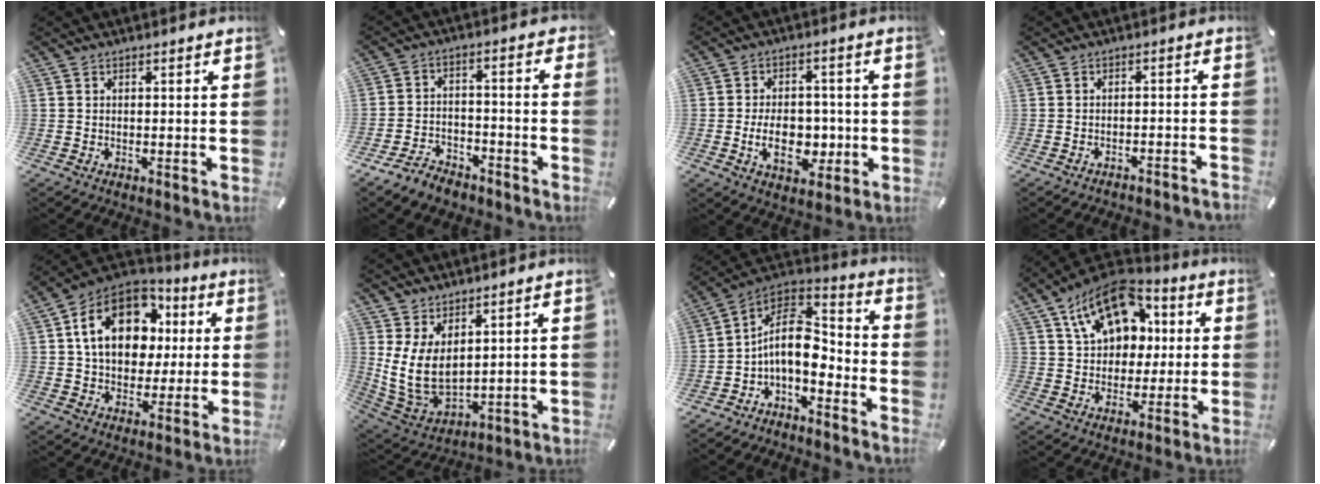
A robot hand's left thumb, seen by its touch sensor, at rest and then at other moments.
{"total": 7.9, "force": [-5.9, 4.5, 2.8], "torque": [-0.044, 0.035, -0.108]}
{"total": 10.7, "force": [-2.4, 7.0, 7.7], "torque": [-0.128, 0.001, -0.039]}
{"total": 2.3, "force": [-2.1, 0.4, 0.8], "torque": [-0.015, 0.010, -0.042]}
{"total": 18.2, "force": [5.1, 13.7, 10.8], "torque": [-0.197, -0.002, 0.096]}
{"total": 9.7, "force": [2.9, 6.4, 6.7], "torque": [-0.152, -0.024, 0.062]}
{"total": 12.0, "force": [-2.7, 7.8, 8.7], "torque": [-0.176, 0.005, -0.050]}
{"total": 16.6, "force": [7.5, 12.0, 8.7], "torque": [-0.142, -0.031, 0.139]}